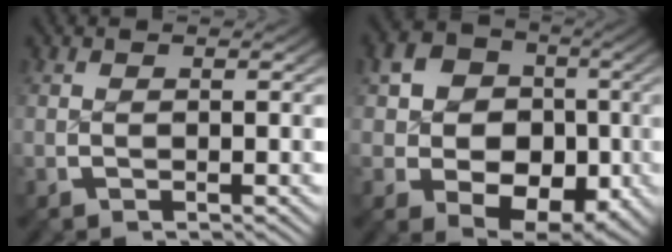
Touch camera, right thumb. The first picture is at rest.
{"total": 12.6, "force": [0.4, 10.4, 7.0], "torque": [-0.134, -0.040, 0.011]}